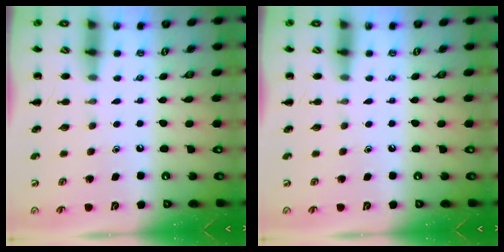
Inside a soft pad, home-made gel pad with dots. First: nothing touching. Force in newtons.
{"total": 0.0}